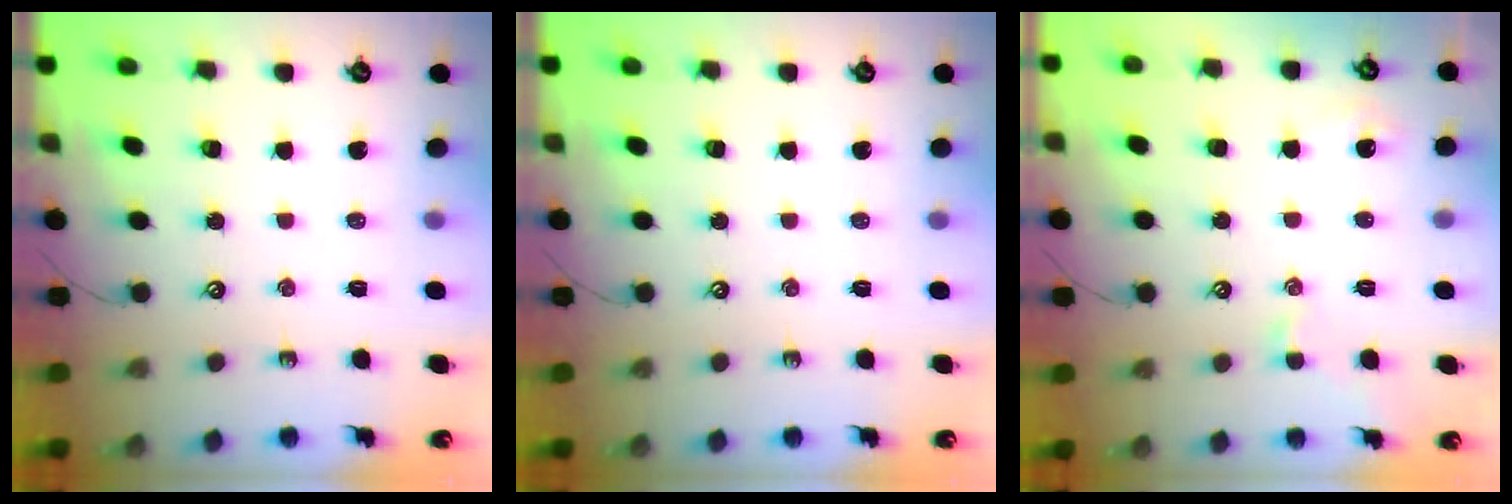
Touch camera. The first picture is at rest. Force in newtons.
{"total": 0.0}
{"total": 2.9, "press": 2.8, "slide": 0.8}